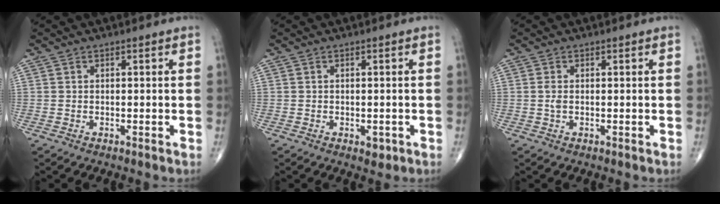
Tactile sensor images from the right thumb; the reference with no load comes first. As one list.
[{"total": 0.7, "force": [-0.4, 0.5, 0.4], "torque": [-0.004, -0.001, -0.003]}, {"total": 1.0, "force": [0.0, 0.4, 0.9], "torque": [-0.022, -0.002, 0.000]}]